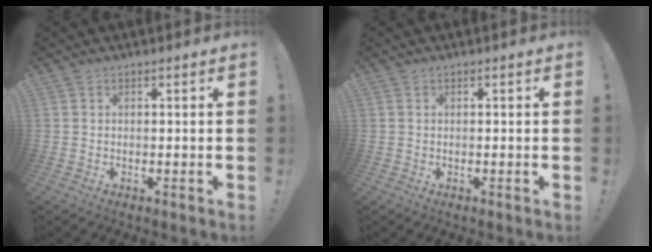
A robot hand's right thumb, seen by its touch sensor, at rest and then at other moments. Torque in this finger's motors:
{"motor_torque": [0.02, 0.10, -0.33, 0.19, 0.02]}